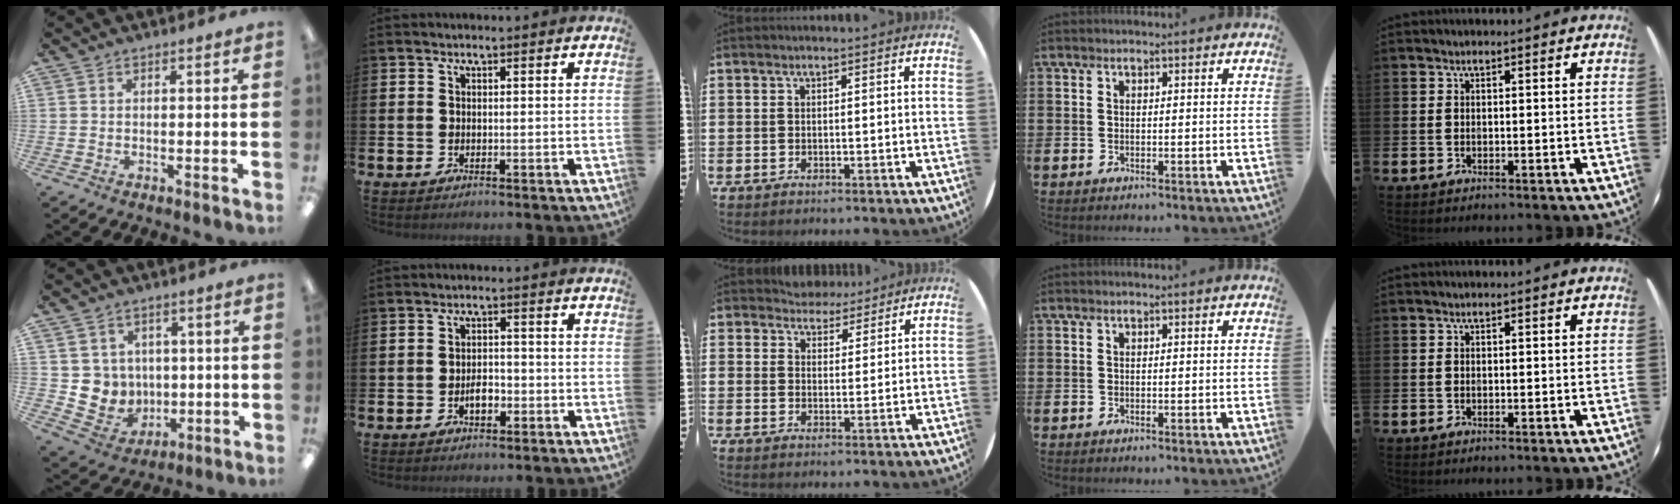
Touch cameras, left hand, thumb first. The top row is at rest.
{"thumb": {"total": 6.6, "force": [2.6, 6.0, -0.9], "torque": [-0.014, -0.016, 0.060]}, "index": {"total": 2.7, "force": [-1.0, 1.6, 2.0], "torque": [-0.027, 0.000, -0.022]}, "middle": {"total": 4.3, "force": [4.0, 1.6, 0.2], "torque": [-0.019, -0.011, 0.074]}}